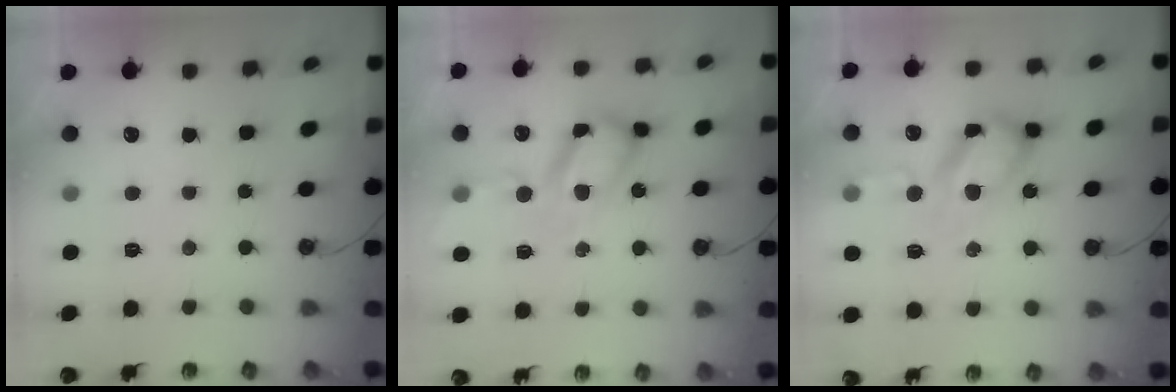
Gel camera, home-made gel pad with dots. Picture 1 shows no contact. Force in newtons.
{"total": 14.1, "press": 14.0, "slide": 1.6}
{"total": 18.4, "press": 18.3, "slide": 1.7}